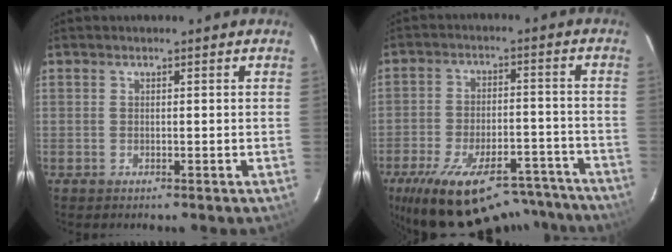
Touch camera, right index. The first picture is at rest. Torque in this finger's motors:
{"motor_torque": [1.80, -0.34, 0.87, 0.21]}